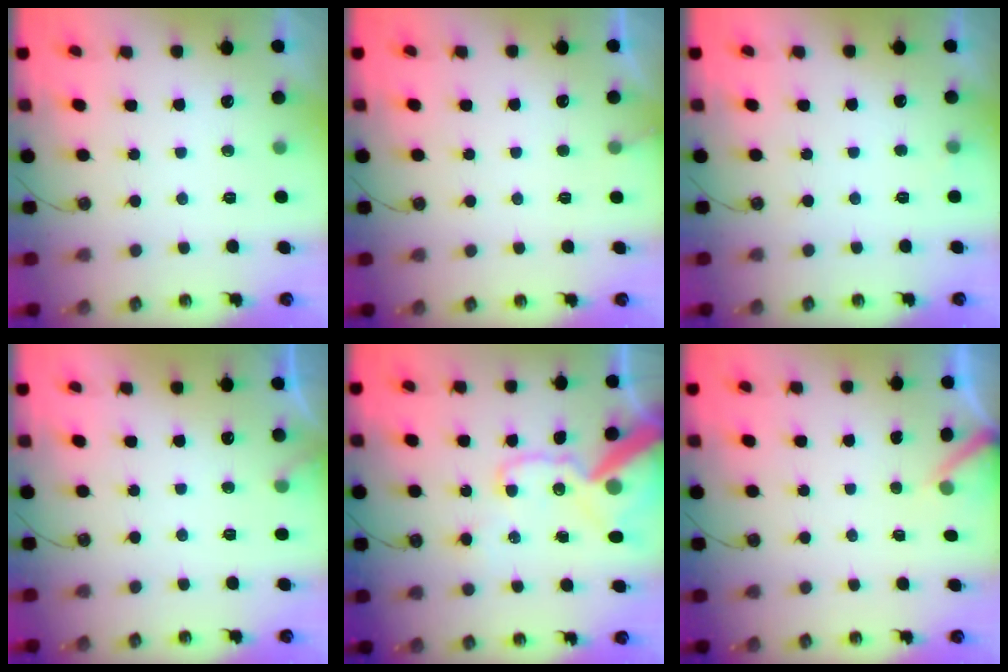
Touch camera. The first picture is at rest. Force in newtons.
{"total": 4.6, "press": 4.6, "slide": 0.3}
{"total": 4.0, "press": 4.0, "slide": 0.4}
{"total": 4.0, "press": 4.0, "slide": 0.3}
{"total": 19.1, "press": 18.9, "slide": 2.6}
{"total": 3.2, "press": 3.2, "slide": 0.3}